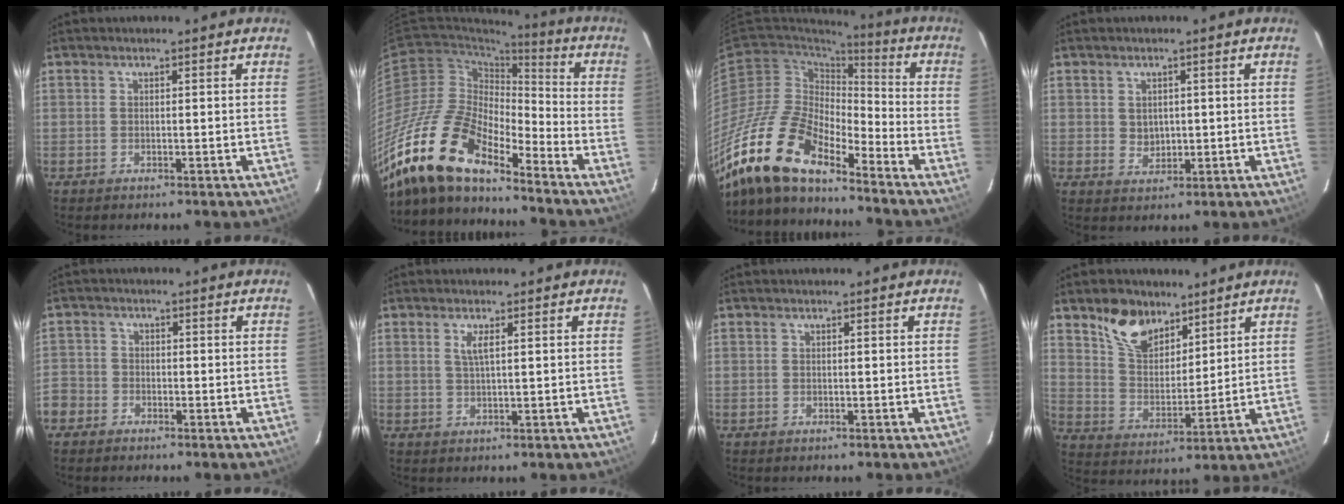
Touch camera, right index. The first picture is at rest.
{"total": 22.4, "force": [-17.7, 6.5, 12.1], "torque": [-0.243, -0.033, -0.345]}
{"total": 20.8, "force": [-16.8, 5.9, 10.8], "torque": [-0.216, -0.031, -0.328]}
{"total": 4.3, "force": [0.7, 3.8, 2.0], "torque": [-0.032, 0.002, 0.023]}
{"total": 6.4, "force": [-3.3, 5.4, 1.1], "torque": [-0.039, 0.023, -0.069]}
{"total": 2.1, "force": [0.9, 0.2, 1.9], "torque": [-0.037, 0.002, 0.017]}
{"total": 0.0}
{"total": 10.9, "force": [7.5, 6.0, 5.1], "torque": [-0.093, 0.013, 0.146]}